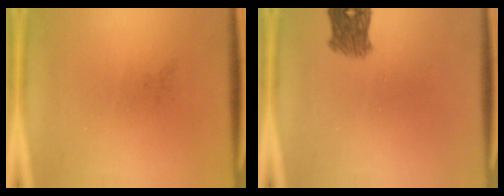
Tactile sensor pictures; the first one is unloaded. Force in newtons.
{"total": 3.6}